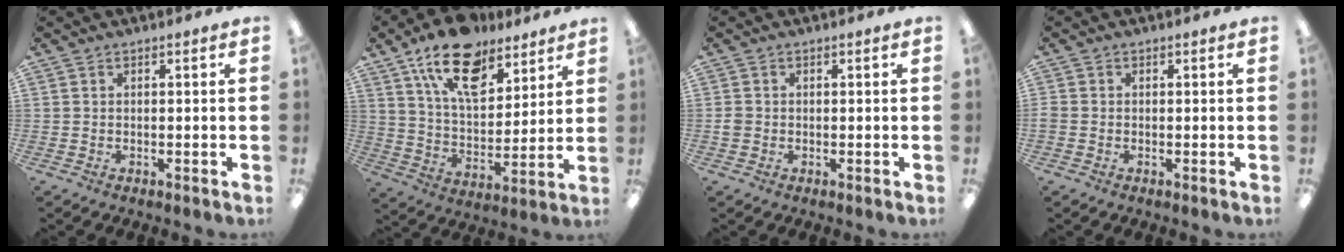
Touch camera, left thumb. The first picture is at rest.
{"total": 17.7, "force": [12.2, 8.9, 9.2], "torque": [-0.154, -0.064, 0.216]}
{"total": 1.5, "force": [-0.1, 1.4, 0.5], "torque": [-0.010, 0.004, -0.004]}
{"total": 0.8, "force": [-0.2, 0.7, 0.3], "torque": [-0.004, 0.003, -0.004]}